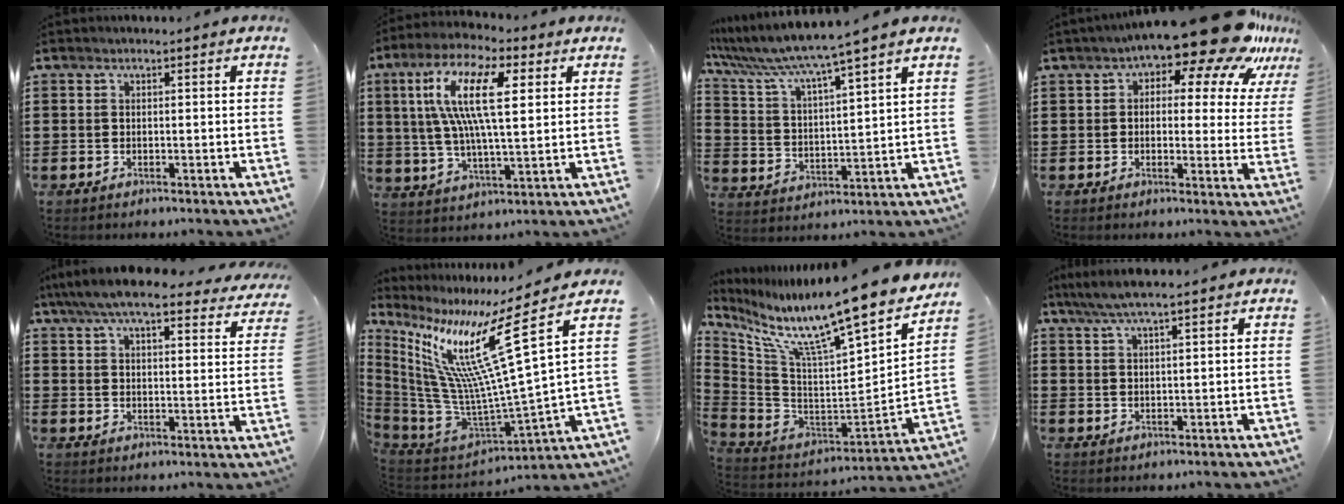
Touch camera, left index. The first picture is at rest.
{"total": 14.4, "force": [4.9, 5.1, 12.5], "torque": [-0.258, 0.008, 0.085]}
{"total": 6.0, "force": [5.3, -0.9, 2.6], "torque": [-0.077, -0.042, 0.083]}
{"total": 13.3, "force": [9.9, 3.6, 8.0], "torque": [-0.125, -0.059, 0.166]}
{"total": 7.8, "force": [6.9, 0.7, 3.6], "torque": [-0.094, -0.028, 0.124]}
{"total": 16.2, "force": [8.0, 1.4, 14.0], "torque": [-0.308, -0.073, 0.111]}
{"total": 12.7, "force": [10.5, -0.3, 7.2], "torque": [-0.152, -0.092, 0.163]}
{"total": 4.4, "force": [3.4, 0.3, 2.7], "torque": [-0.059, -0.003, 0.063]}